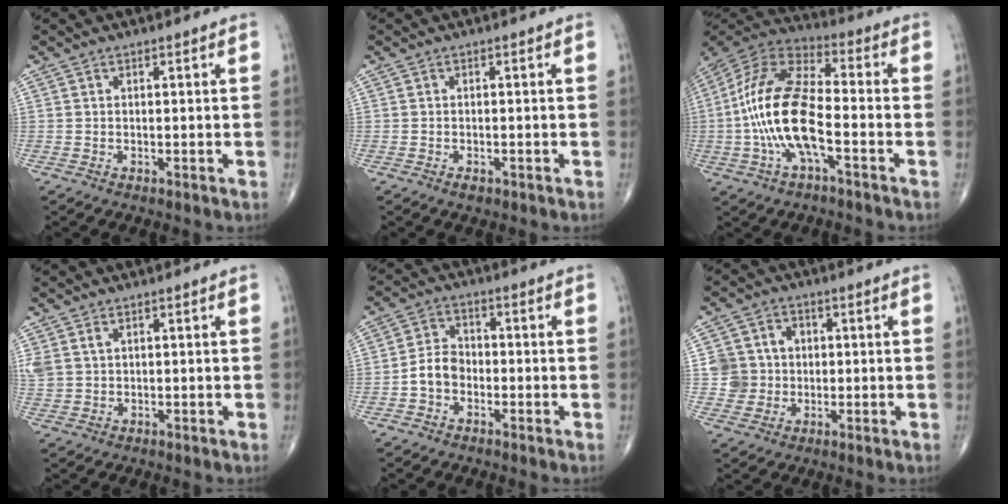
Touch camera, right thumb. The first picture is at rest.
{"total": 1.2, "force": [-0.7, 0.7, 0.7], "torque": [-0.009, 0.003, -0.008]}
{"total": 17.4, "force": [-3.7, 7.0, 15.5], "torque": [-0.324, 0.039, -0.072]}
{"total": 4.5, "force": [1.6, 3.1, 2.7], "torque": [-0.073, 0.010, 0.044]}
{"total": 5.5, "force": [-1.8, 4.2, 3.1], "torque": [-0.045, 0.025, -0.042]}
{"total": 7.4, "force": [0.4, 7.2, 1.6], "torque": [0.004, 0.009, 0.006]}